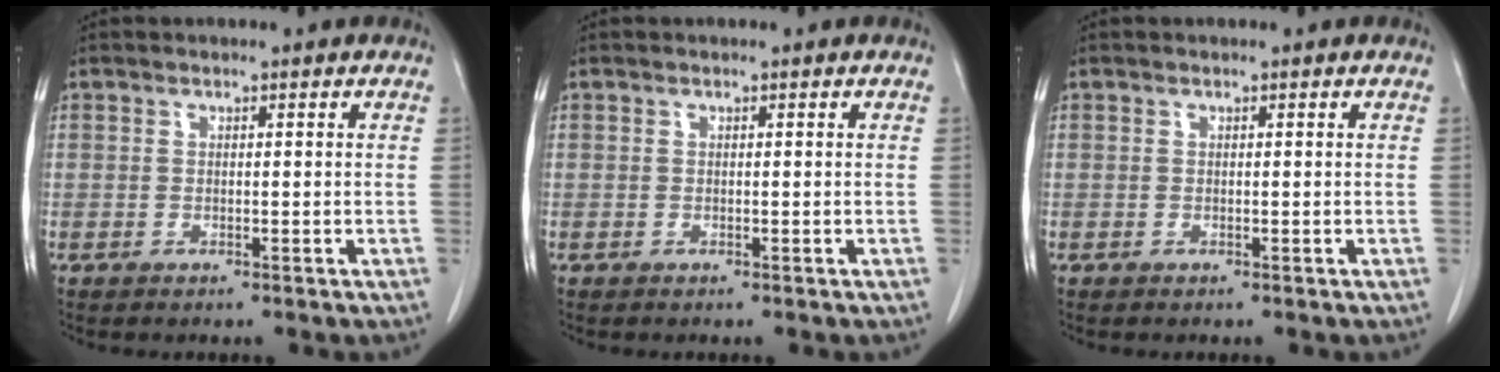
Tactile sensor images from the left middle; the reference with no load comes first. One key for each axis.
{"total": 0.0}
{"total": 0.0}